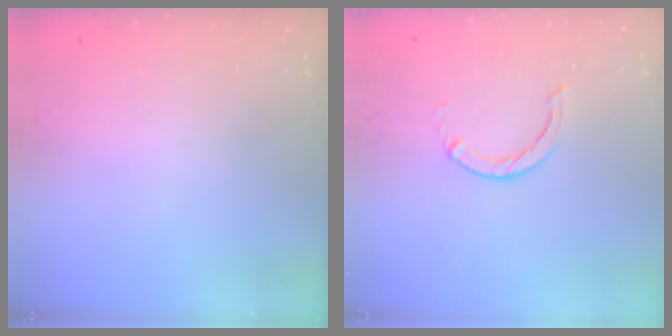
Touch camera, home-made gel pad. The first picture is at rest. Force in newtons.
{"total": 0.6, "press": 0.6, "slide": 0.2}